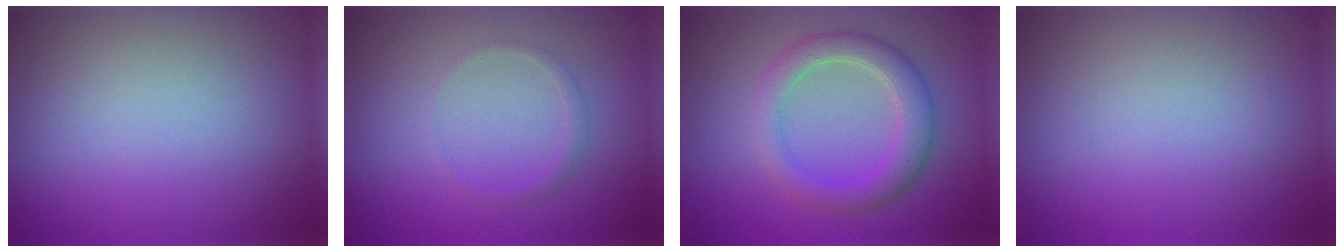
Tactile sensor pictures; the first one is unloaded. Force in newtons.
{"total": 1.0, "press": 1.0, "slide": 0.1}
{"total": 3.9, "press": 3.9, "slide": 0.1}
{"total": 0.0}